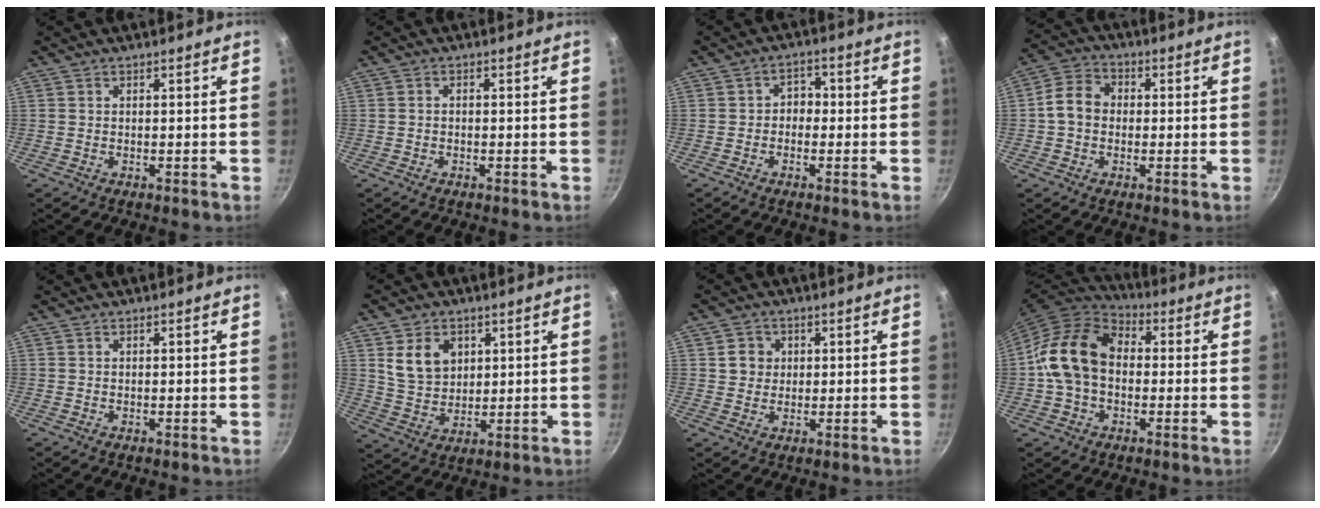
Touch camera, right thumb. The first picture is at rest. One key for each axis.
{"total": 0.7, "fx": -0.3, "fy": 0.5, "fz": 0.4, "tx": -0.012, "ty": 0.007, "tz": -0.006}
{"total": 3.2, "fx": -0.6, "fy": 2.6, "fz": 1.8, "tx": -0.003, "ty": 0.014, "tz": -0.018}
{"total": 7.2, "fx": -0.1, "fy": 5.9, "fz": 4.2, "tx": -0.054, "ty": 0.019, "tz": -0.019}
{"total": 0.0}
{"total": 9.1, "fx": 3.0, "fy": 7.1, "fz": 4.9, "tx": -0.064, "ty": -0.014, "tz": 0.062}
{"total": 3.9, "fx": 0.8, "fy": 3.6, "fz": 1.0, "tx": 0.008, "ty": 0.005, "tz": 0.010}
{"total": 14.8, "fx": -0.1, "fy": 10.9, "fz": 10.1, "tx": -0.159, "ty": 0.035, "tz": -0.018}